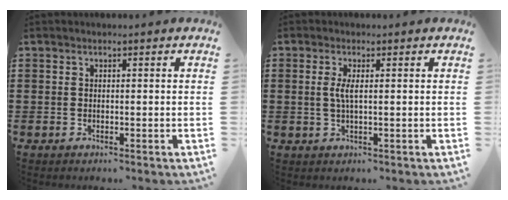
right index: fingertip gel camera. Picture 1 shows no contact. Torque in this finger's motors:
{"motor_torque": [0.38, 0.33, 0.13, 0.03]}